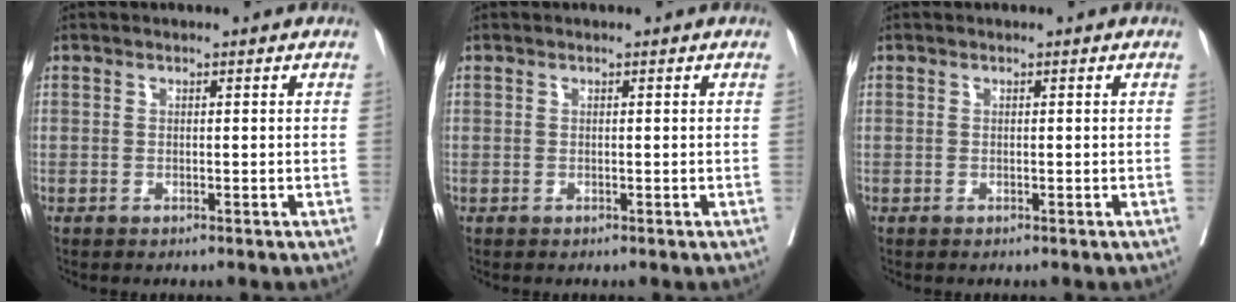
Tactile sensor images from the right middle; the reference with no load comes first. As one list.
[{"total": 0.0}, {"total": 0.0}]